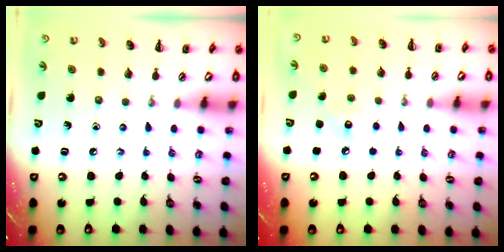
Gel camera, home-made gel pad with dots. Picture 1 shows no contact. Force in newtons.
{"total": 5.8, "press": 5.6, "slide": 1.6}